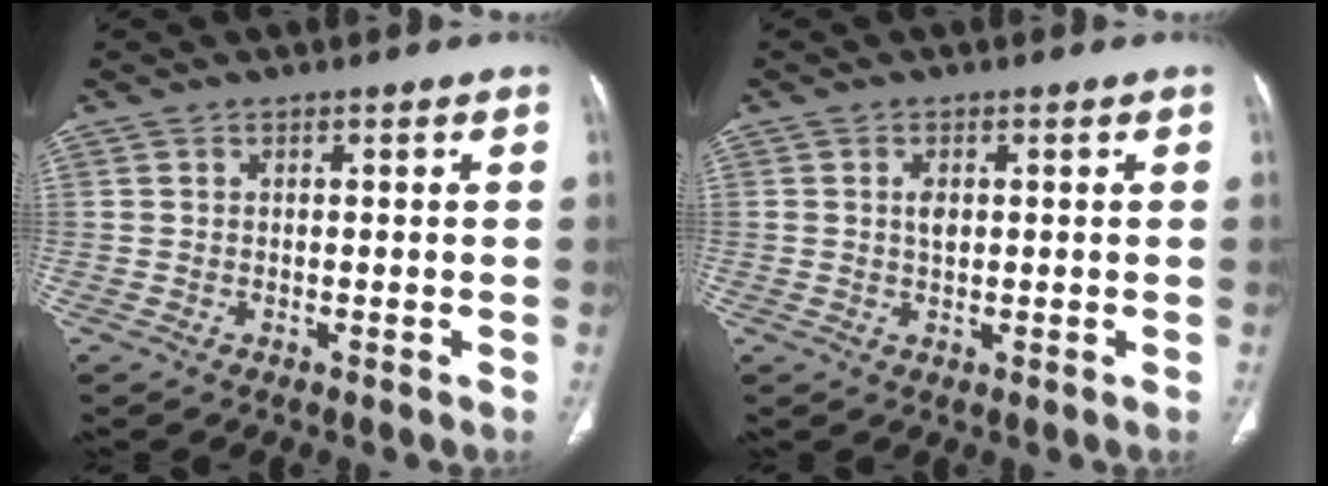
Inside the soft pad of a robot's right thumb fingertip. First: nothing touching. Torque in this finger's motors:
{"motor_torque": [0.82, 0.74, 0.50, -0.06, -0.03]}